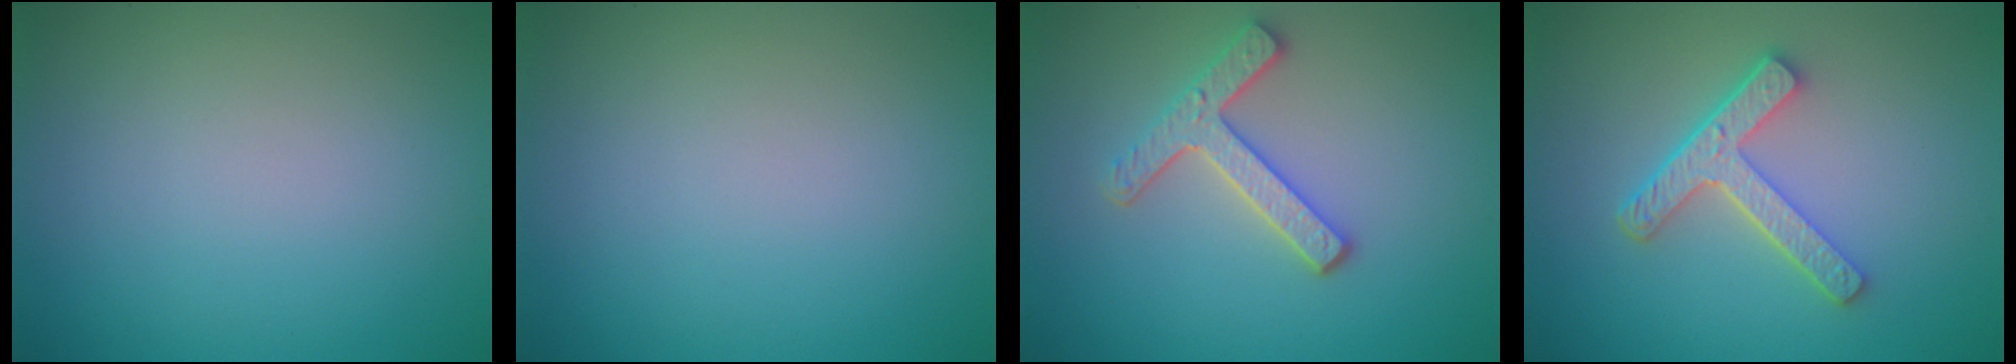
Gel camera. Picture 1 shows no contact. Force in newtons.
{"total": 0.0}
{"total": 3.3, "press": 2.9, "slide": 1.6}
{"total": 4.5, "press": 3.3, "slide": 3.0}